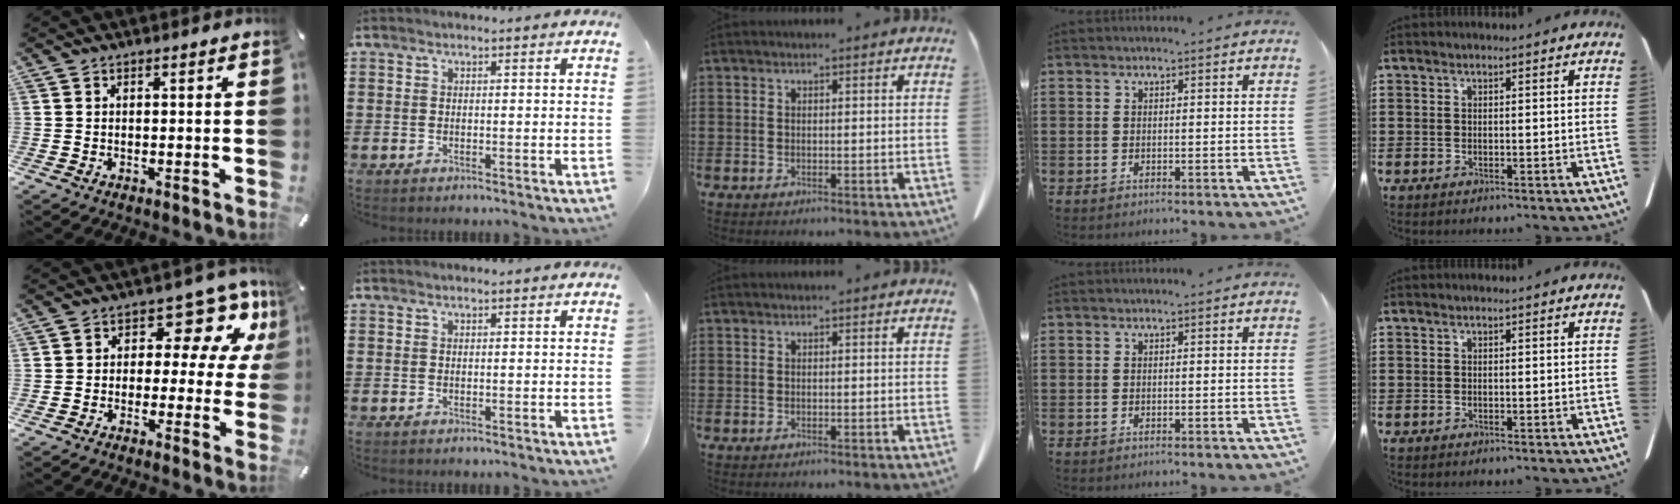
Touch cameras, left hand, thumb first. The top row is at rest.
{"thumb": {"total": 11.6, "force": [4.7, 6.9, 8.0], "torque": [-0.105, -0.027, 0.080]}}